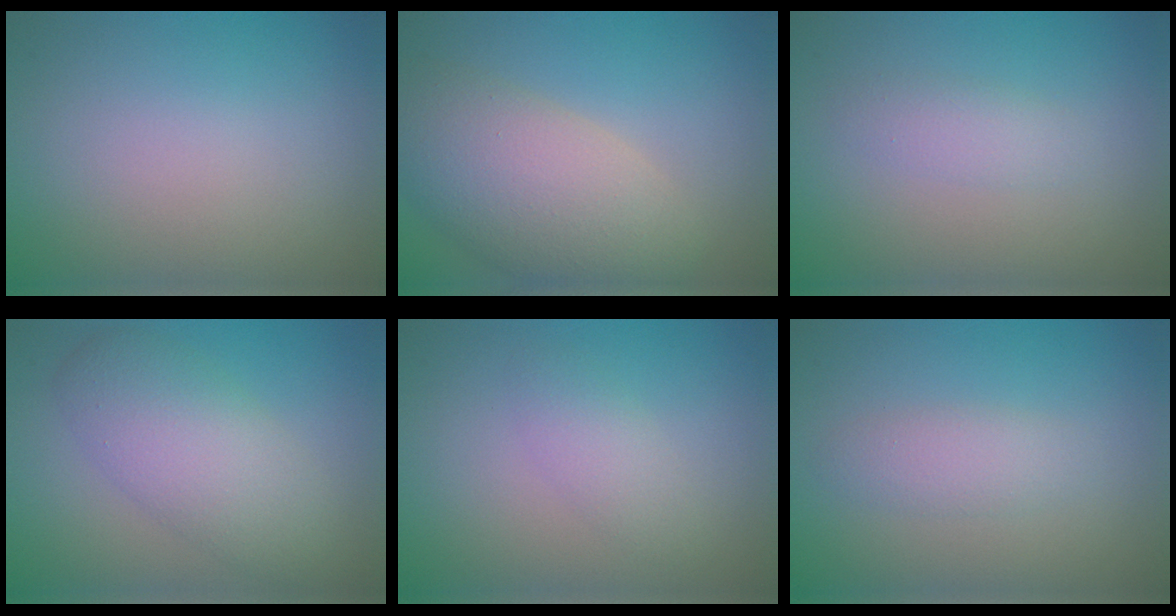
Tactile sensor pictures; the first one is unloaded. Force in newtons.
{"total": 7.6, "press": 7.6, "slide": 0.6}
{"total": 1.6, "press": 1.6, "slide": 0.0}
{"total": 5.4, "press": 5.3, "slide": 0.4}
{"total": 1.8, "press": 1.8, "slide": 0.0}
{"total": 2.0, "press": 2.0, "slide": 0.1}